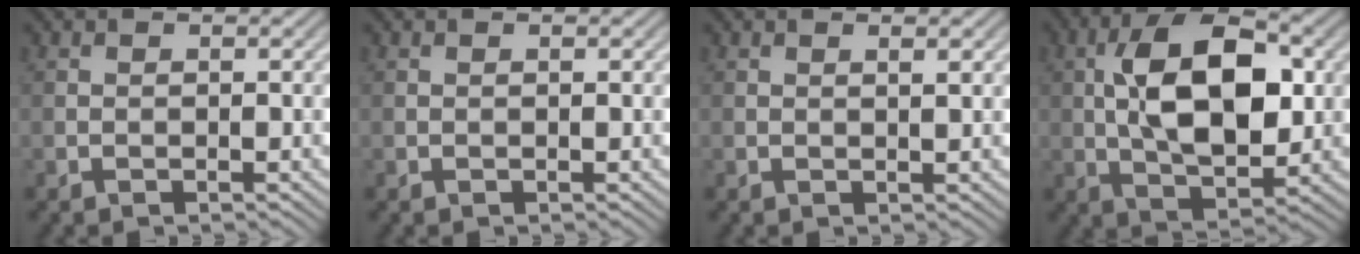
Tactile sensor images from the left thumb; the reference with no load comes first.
{"total": 0.0}
{"total": 1.1, "force": [0.6, 0.1, 0.9], "torque": [-0.015, 0.002, 0.011]}
{"total": 12.4, "force": [1.4, 6.3, 10.5], "torque": [-0.189, 0.012, 0.022]}